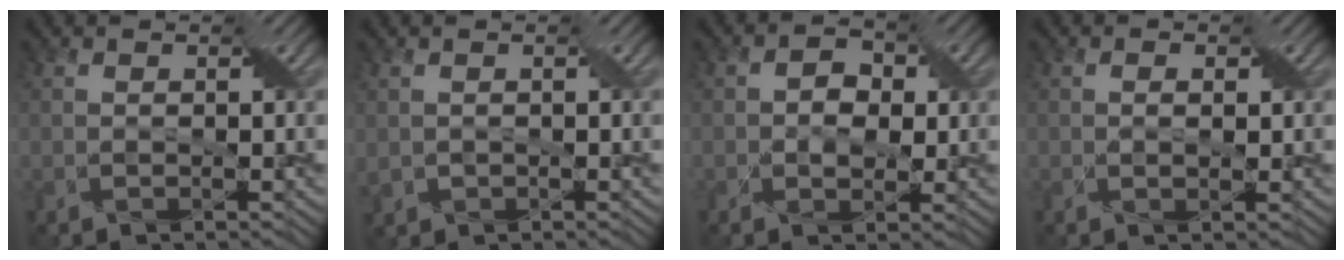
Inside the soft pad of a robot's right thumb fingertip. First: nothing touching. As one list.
[{"total": 1.3, "force": [0.1, 1.3, 0.3], "torque": [-0.018, -0.004, 0.003]}, {"total": 3.6, "force": [0.0, 2.7, 2.5], "torque": [-0.043, 0.002, -0.005]}, {"total": 1.5, "force": [0.2, 0.8, 1.3], "torque": [-0.020, -0.002, 0.006]}]